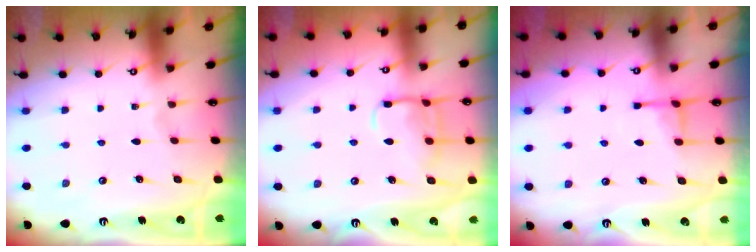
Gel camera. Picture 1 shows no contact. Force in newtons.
{"total": 12.3, "press": 12.2, "slide": 1.0}
{"total": 3.6, "press": 3.5, "slide": 0.7}